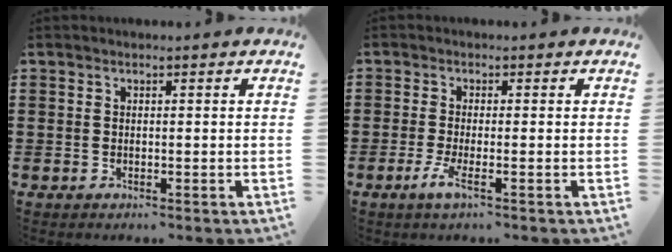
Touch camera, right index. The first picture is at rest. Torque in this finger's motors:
{"motor_torque": [0.52, 0.11, 0.08, 0.05]}